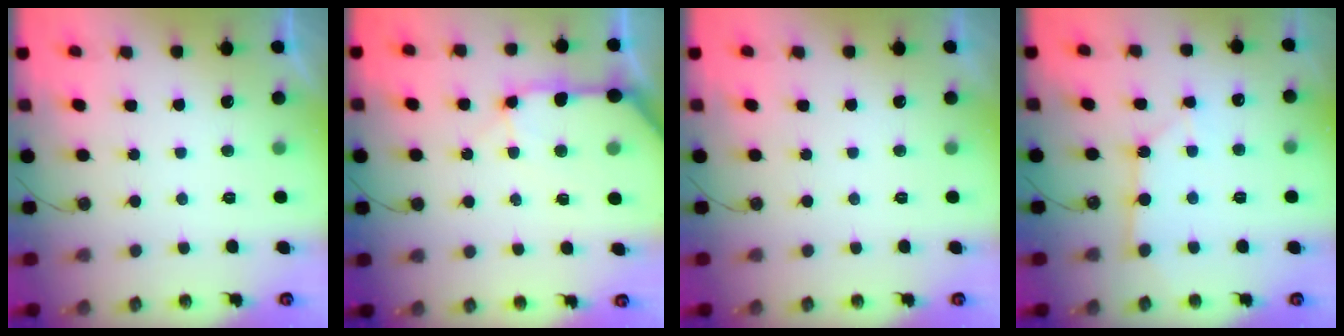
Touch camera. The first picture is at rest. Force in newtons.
{"total": 12.3, "press": 12.1, "slide": 1.8}
{"total": 0.0}
{"total": 3.0, "press": 3.0, "slide": 0.1}